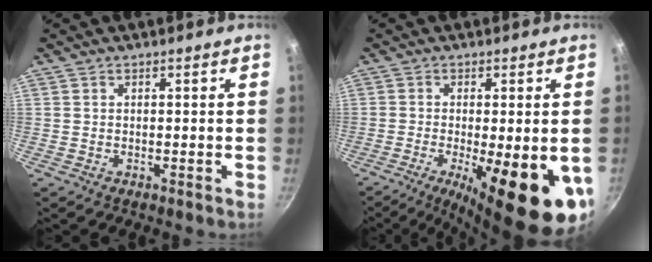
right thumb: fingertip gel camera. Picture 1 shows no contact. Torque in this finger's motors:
{"motor_torque": [1.61, 2.91, 0.37, -0.18, 0.22]}